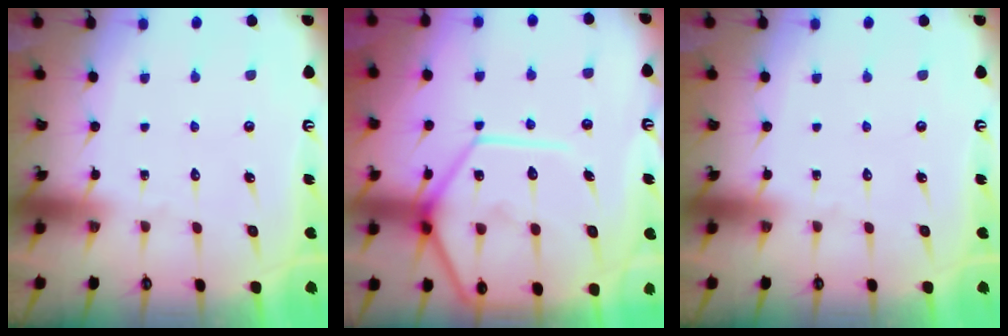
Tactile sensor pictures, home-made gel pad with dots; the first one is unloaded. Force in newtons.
{"total": 19.7, "press": 19.6, "slide": 2.1}
{"total": 0.0}